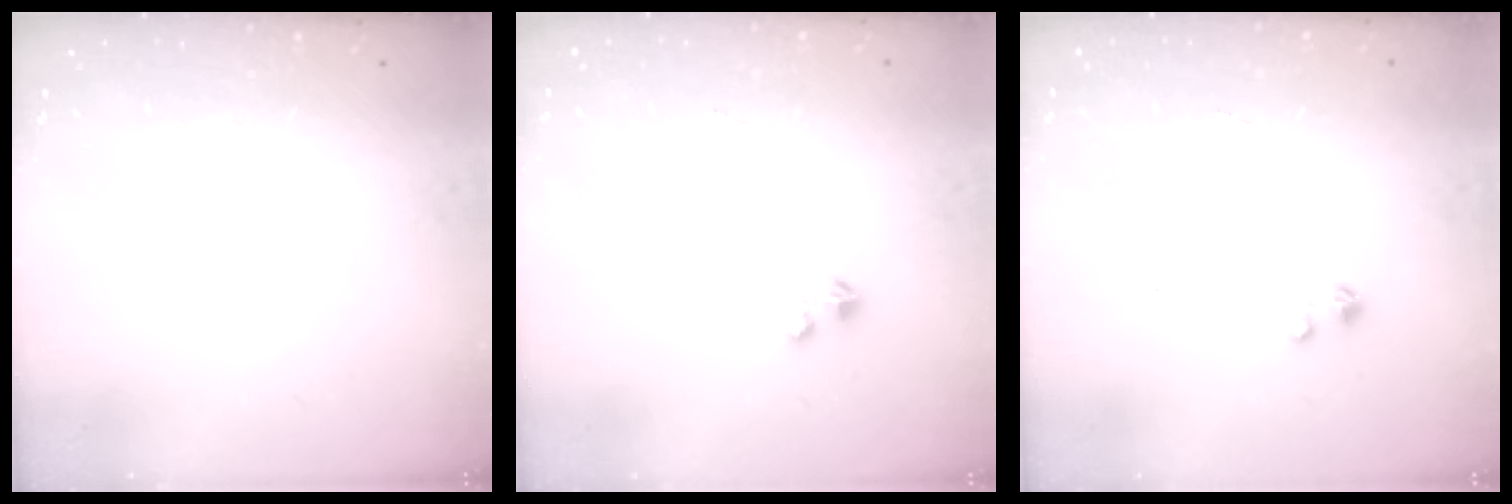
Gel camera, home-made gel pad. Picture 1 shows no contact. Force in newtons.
{"total": 1.4, "press": 1.4, "slide": 0.2}
{"total": 0.0}